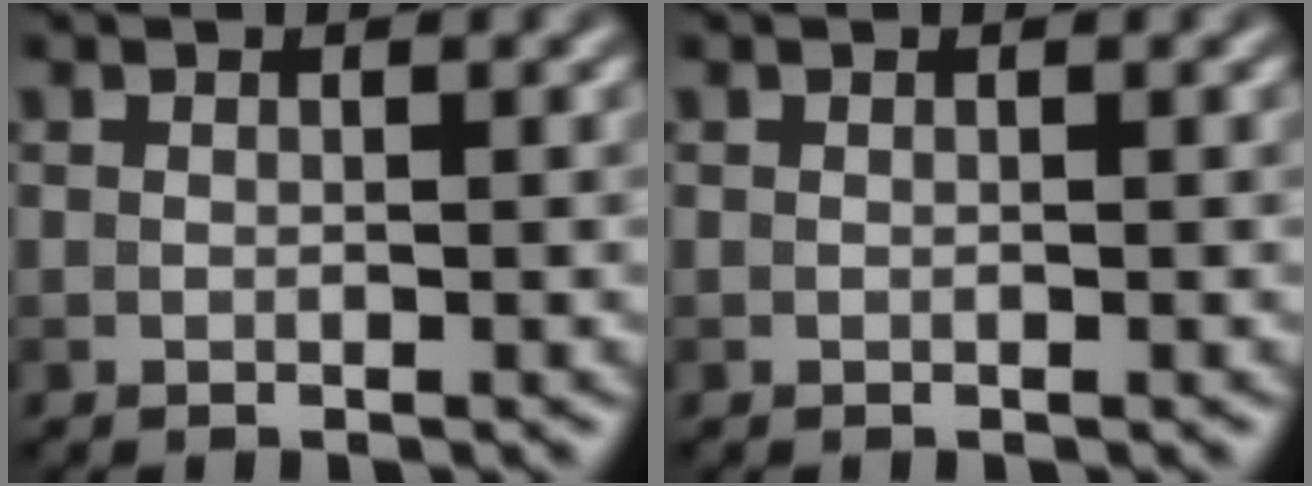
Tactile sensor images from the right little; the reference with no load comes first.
{"total": 0.0}